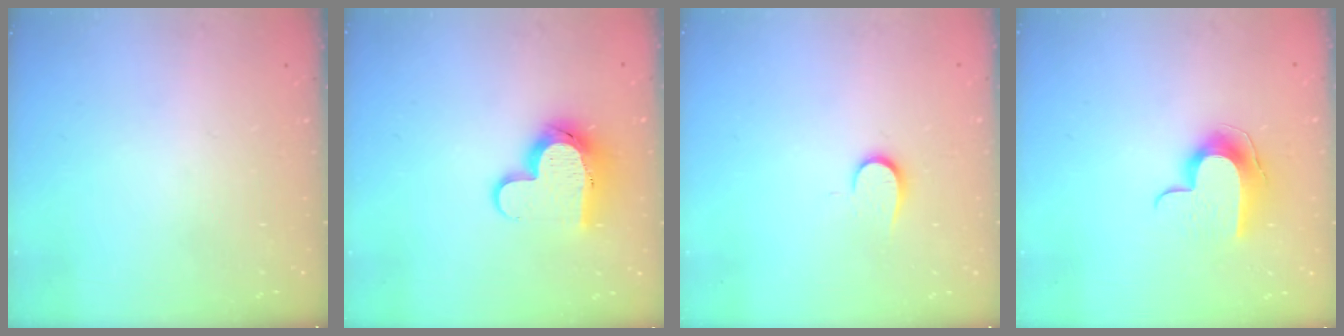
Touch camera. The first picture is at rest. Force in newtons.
{"total": 11.7, "press": 11.7, "slide": 0.8}
{"total": 6.2, "press": 6.2, "slide": 0.7}
{"total": 10.3, "press": 10.3, "slide": 0.7}